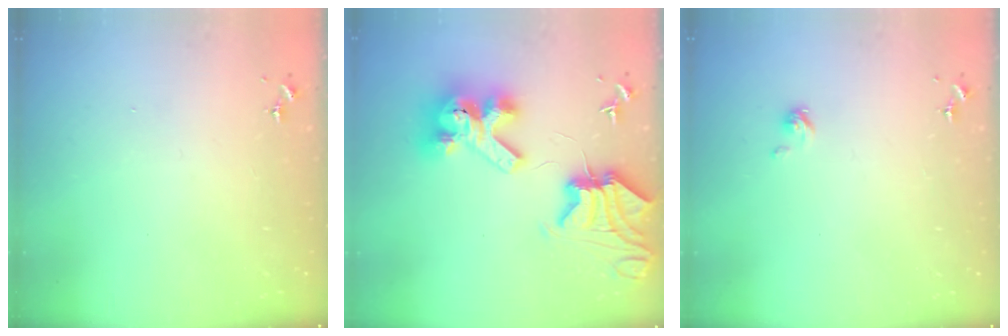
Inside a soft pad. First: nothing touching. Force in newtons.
{"total": 15.4, "press": 15.3, "slide": 1.9}
{"total": 2.4, "press": 2.4, "slide": 0.3}